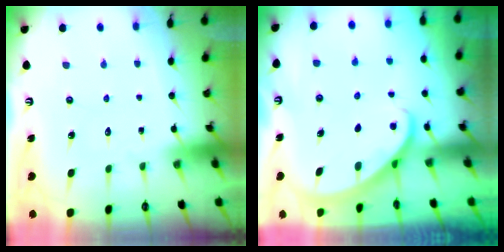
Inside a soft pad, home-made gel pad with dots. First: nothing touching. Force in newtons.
{"total": 2.3, "press": 2.3, "slide": 0.2}